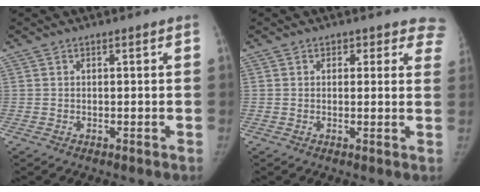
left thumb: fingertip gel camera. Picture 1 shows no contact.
{"total": 5.7, "force": [4.4, 3.4, 1.0], "torque": [0.050, -0.010, 0.026]}